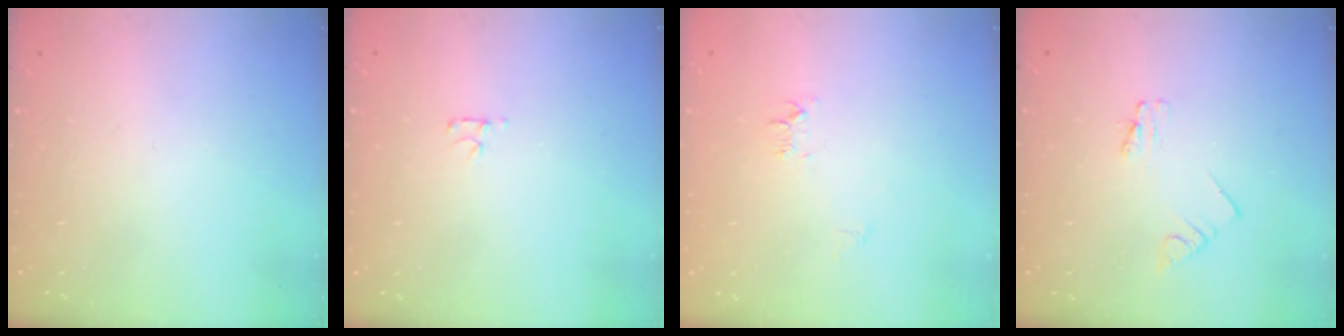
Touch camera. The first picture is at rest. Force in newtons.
{"total": 3.1, "press": 3.1, "slide": 0.4}
{"total": 6.0, "press": 5.9, "slide": 0.6}
{"total": 1.1, "press": 1.1, "slide": 0.0}